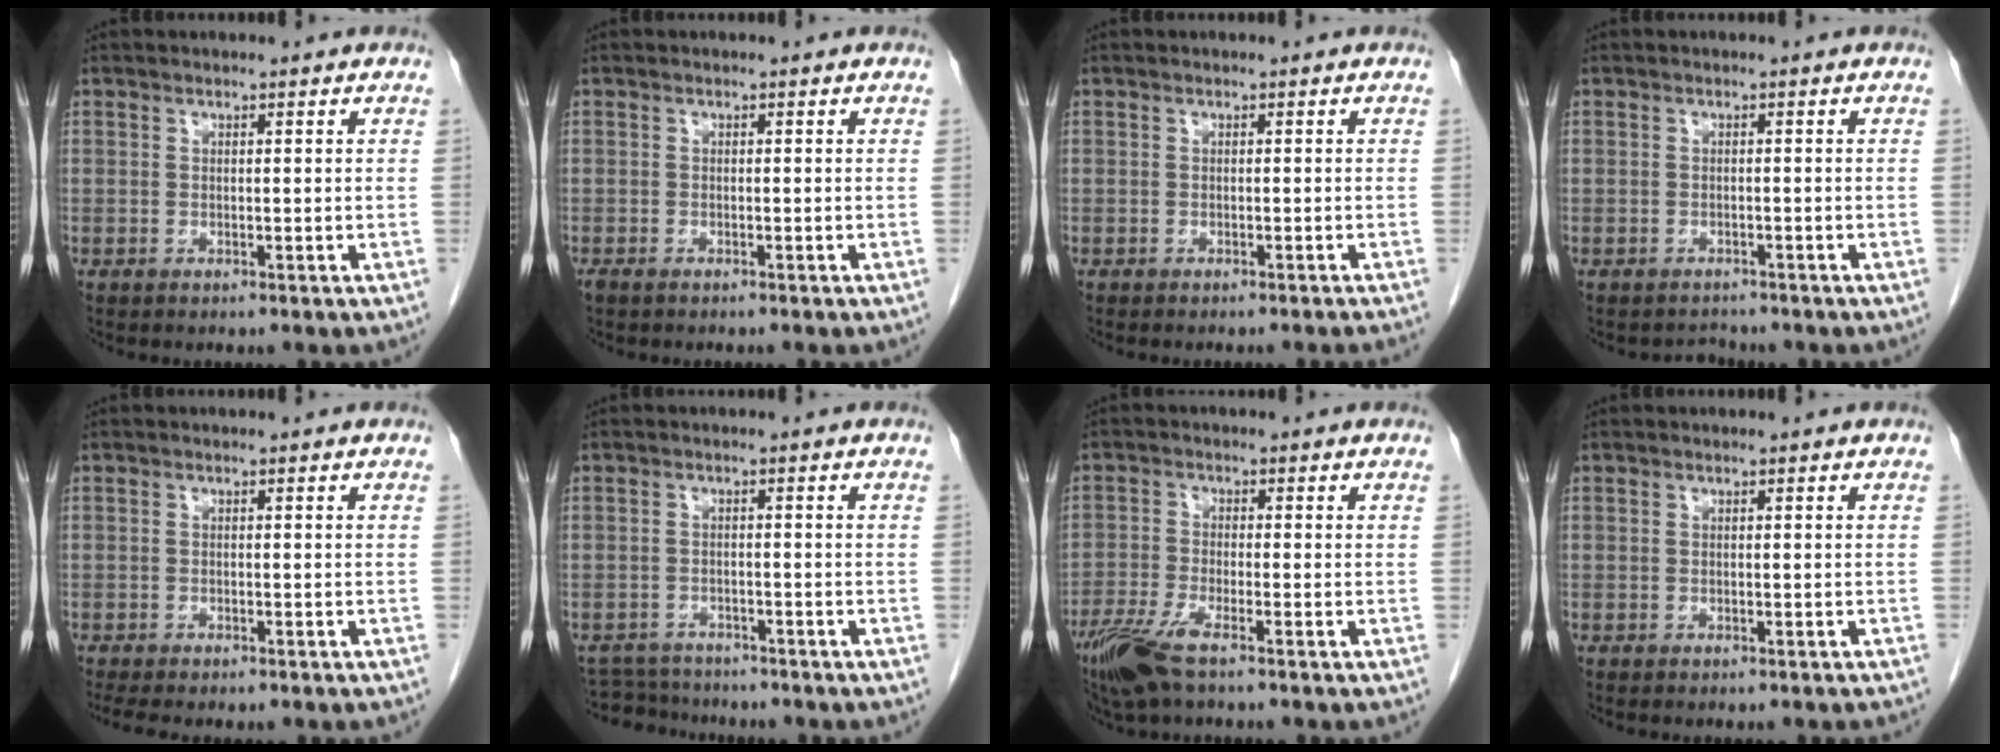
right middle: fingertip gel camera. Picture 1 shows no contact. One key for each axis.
{"total": 1.3, "fx": -1.0, "fy": 0.3, "fz": 0.7, "tx": -0.014, "ty": -0.003, "tz": -0.014}
{"total": 2.9, "fx": -2.6, "fy": -0.5, "fz": 1.2, "tx": -0.011, "ty": 0.004, "tz": -0.032}
{"total": 1.5, "fx": -1.3, "fy": 0.4, "fz": -0.5, "tx": 0.001, "ty": -0.007, "tz": -0.020}
{"total": 5.6, "fx": -4.6, "fy": 1.5, "fz": 2.9, "tx": -0.039, "ty": -0.010, "tz": -0.063}
{"total": 5.7, "fx": -5.5, "fy": 1.4, "fz": 0.1, "tx": 0.001, "ty": 0.002, "tz": -0.087}
{"total": 6.6, "fx": -4.4, "fy": 1.0, "fz": 4.7, "tx": -0.103, "ty": -0.014, "tz": -0.087}
{"total": 2.4, "fx": -2.2, "fy": 0.4, "fz": 1.0, "tx": -0.014, "ty": -0.002, "tz": -0.025}